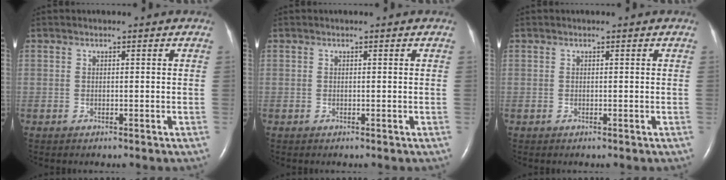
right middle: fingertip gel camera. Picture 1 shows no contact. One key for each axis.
{"total": 0.0}
{"total": 0.0}